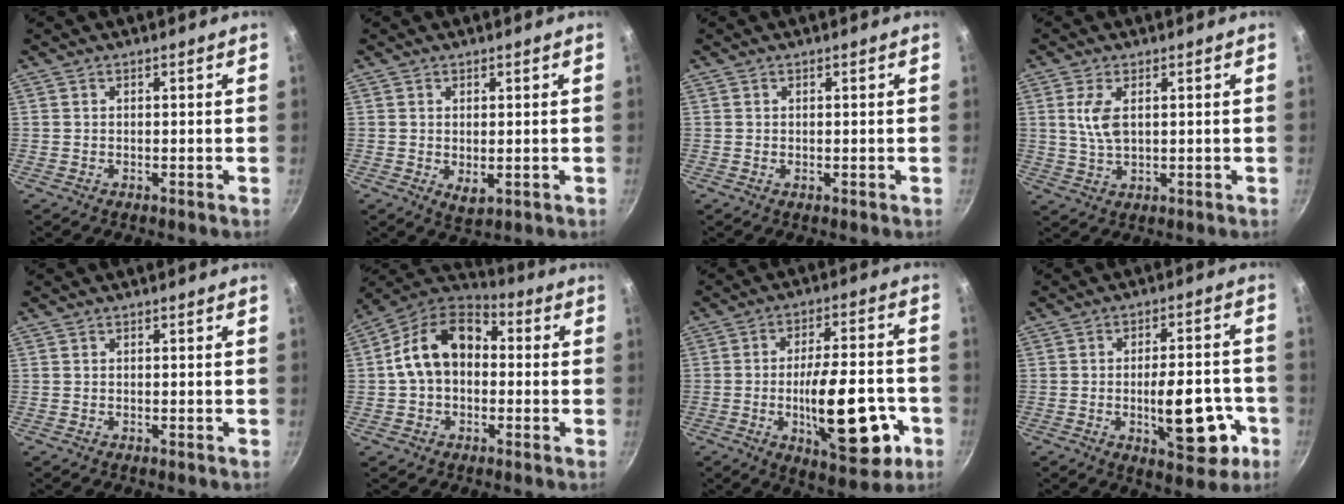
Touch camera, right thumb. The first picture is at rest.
{"total": 2.8, "force": [0.0, 1.5, 2.4], "torque": [-0.036, -0.014, 0.003]}
{"total": 0.0}
{"total": 5.4, "force": [1.3, 2.6, 4.5], "torque": [-0.090, -0.006, 0.027]}
{"total": 0.0}
{"total": 14.2, "force": [0.6, 10.1, 10.0], "torque": [-0.145, 0.041, -0.009]}
{"total": 19.0, "force": [-5.6, 7.3, 16.6], "torque": [-0.221, 0.021, -0.073]}
{"total": 13.9, "force": [-4.2, 5.9, 11.8], "torque": [-0.131, 0.020, -0.050]}